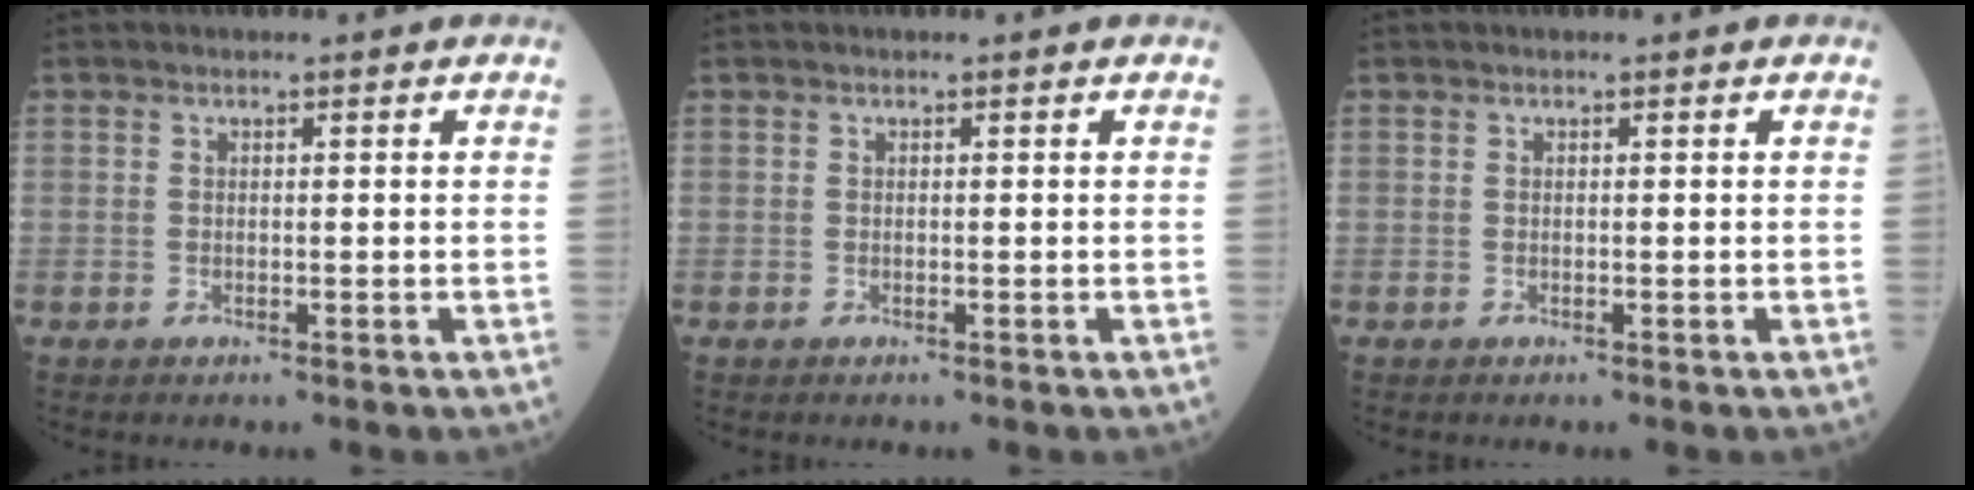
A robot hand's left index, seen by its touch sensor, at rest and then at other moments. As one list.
[{"total": 0.0}, {"total": 0.0}]